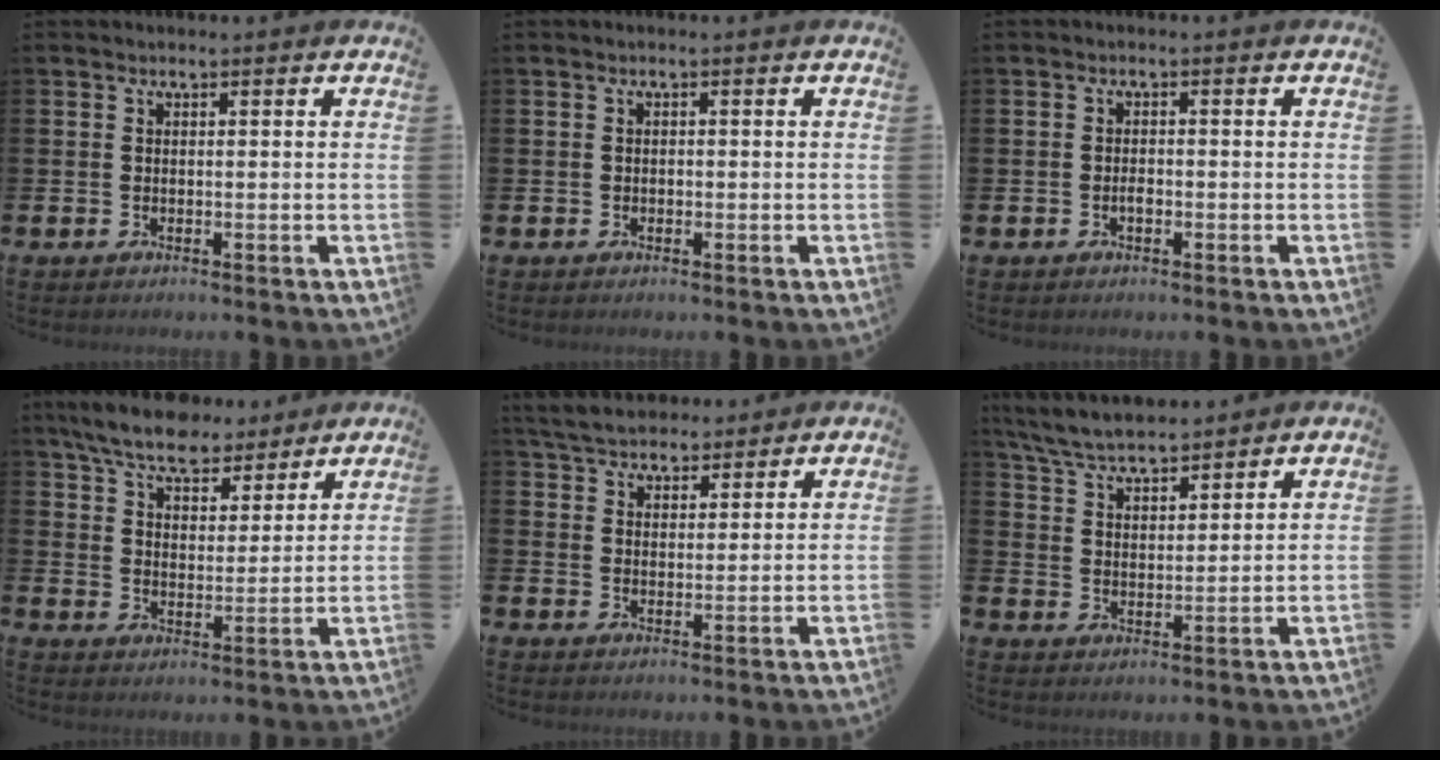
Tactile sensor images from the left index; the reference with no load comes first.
{"total": 0.5, "force": [-0.1, 0.5, 0.1], "torque": [-0.003, 0.005, -0.004]}
{"total": 1.2, "force": [-0.5, 0.6, 1.0], "torque": [-0.018, 0.001, -0.009]}
{"total": 7.6, "force": [6.9, 2.1, 2.3], "torque": [-0.071, -0.032, 0.123]}
{"total": 5.3, "force": [5.1, 1.4, 0.5], "torque": [-0.036, -0.017, 0.094]}
{"total": 6.4, "force": [6.2, 0.9, 1.4], "torque": [-0.056, -0.027, 0.113]}